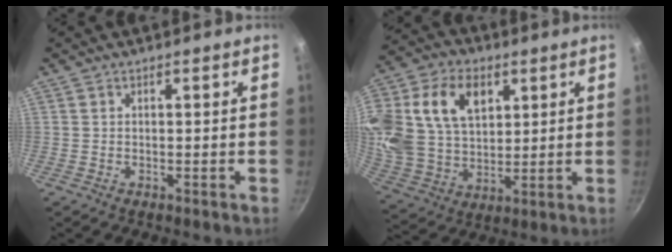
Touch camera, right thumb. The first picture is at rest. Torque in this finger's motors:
{"motor_torque": [1.10, 3.91, 0.99, -0.02, 0.55]}